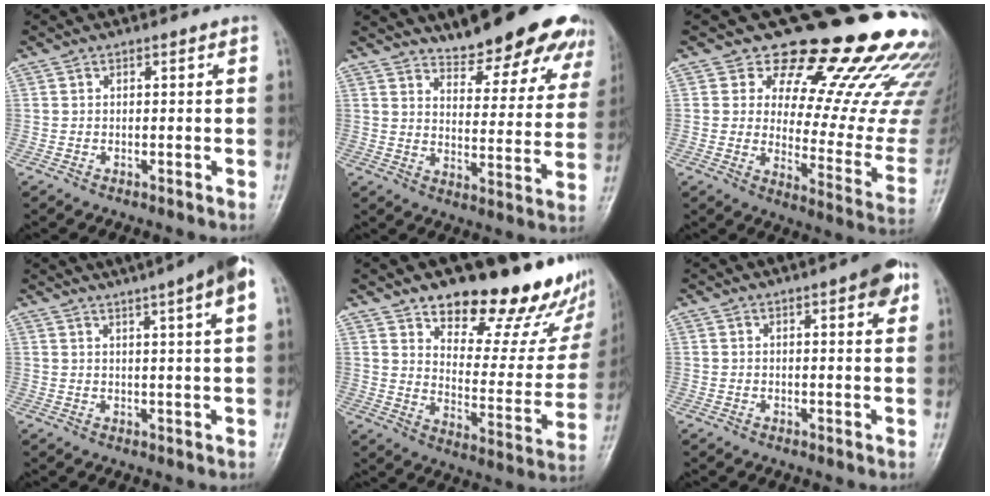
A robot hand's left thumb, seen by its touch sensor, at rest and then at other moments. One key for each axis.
{"total": 20.2, "fx": 16.3, "fy": 6.0, "fz": 10.3, "tx": -0.093, "ty": -0.086, "tz": 0.205}
{"total": 25.8, "fx": 19.9, "fy": 9.7, "fz": 13.3, "tx": -0.134, "ty": -0.137, "tz": 0.246}
{"total": 13.6, "fx": 8.7, "fy": 0.6, "fz": 10.5, "tx": -0.153, "ty": 0.010, "tz": 0.102}
{"total": 25.5, "fx": 18.1, "fy": 10.4, "fz": 14.6, "tx": -0.152, "ty": -0.110, "tz": 0.249}
{"total": 5.9, "fx": 3.0, "fy": 1.5, "fz": 4.8, "tx": -0.051, "ty": -0.008, "tz": 0.033}